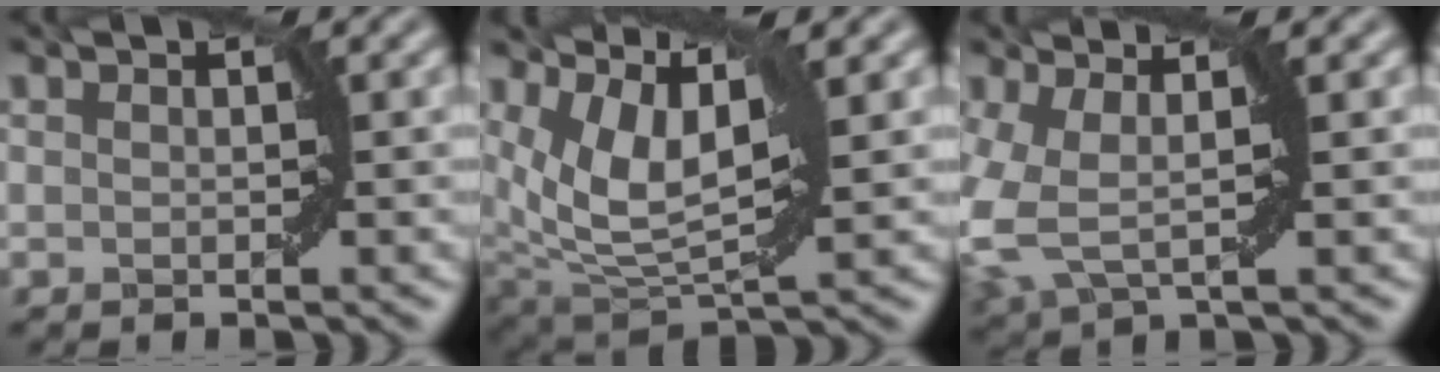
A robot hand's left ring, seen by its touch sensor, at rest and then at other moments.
{"total": 7.4, "force": [3.0, 3.3, 6.0], "torque": [-0.124, -0.001, 0.059]}
{"total": 5.1, "force": [0.2, 2.3, 4.6], "torque": [-0.127, -0.001, 0.002]}